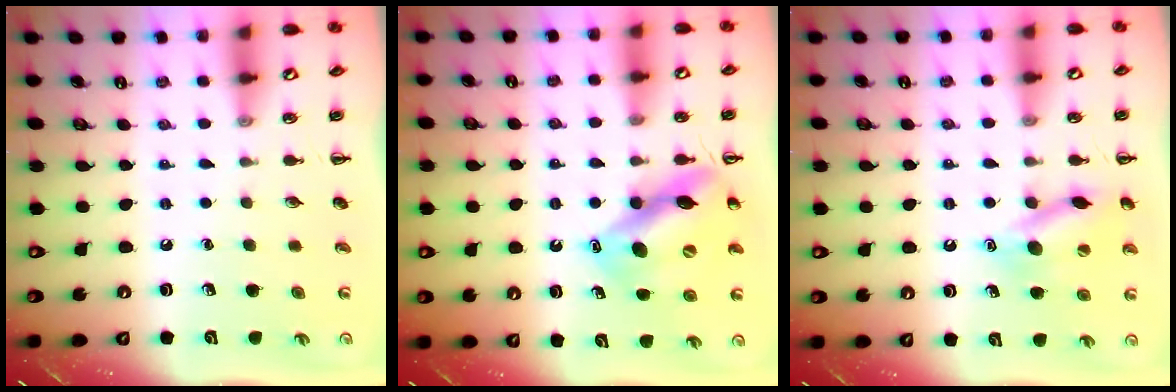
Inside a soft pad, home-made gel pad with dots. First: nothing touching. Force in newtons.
{"total": 13.4, "press": 12.9, "slide": 3.8}
{"total": 12.8, "press": 12.6, "slide": 1.7}